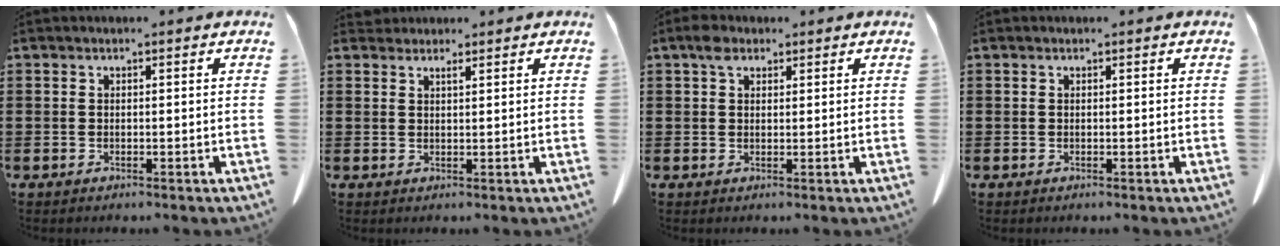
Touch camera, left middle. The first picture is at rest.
{"total": 1.2, "force": [1.1, 0.3, 0.3], "torque": [-0.008, 0.001, 0.021]}
{"total": 2.9, "force": [1.7, 1.7, 1.6], "torque": [-0.030, 0.005, 0.029]}
{"total": 0.0}